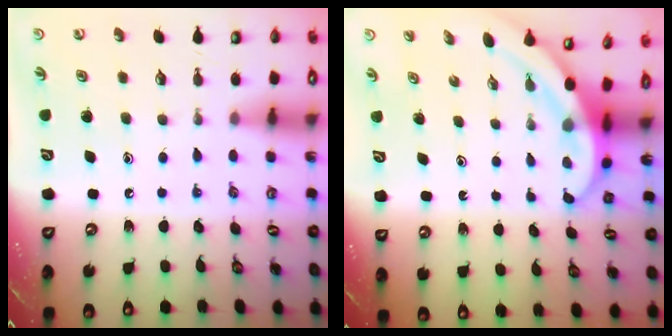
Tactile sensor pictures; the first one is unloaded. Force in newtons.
{"total": 4.4, "press": 4.4, "slide": 0.3}